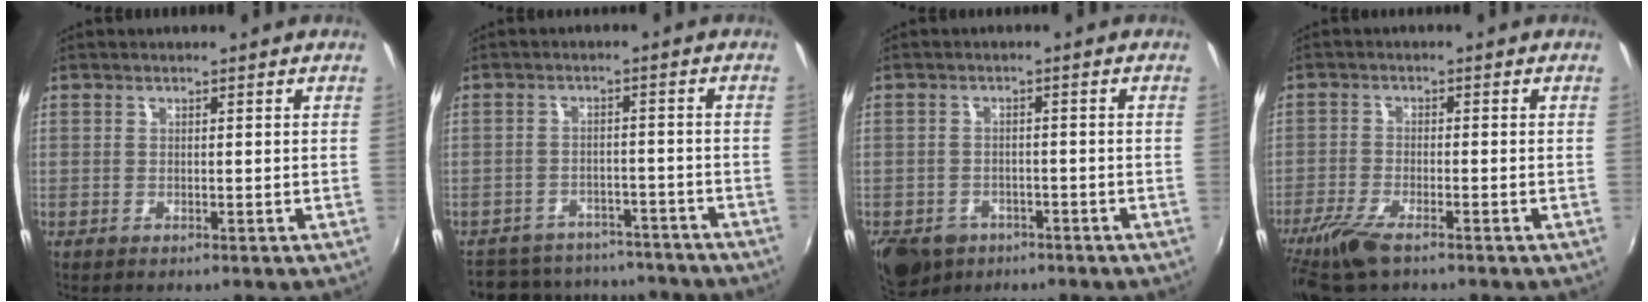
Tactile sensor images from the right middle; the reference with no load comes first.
{"total": 15.8, "force": [-13.8, 6.4, 4.3], "torque": [-0.104, 0.020, -0.179]}
{"total": 8.9, "force": [-5.4, 6.1, 3.6], "torque": [-0.095, -0.010, -0.083]}
{"total": 7.8, "force": [-5.6, 2.0, 5.1], "torque": [-0.130, -0.023, -0.112]}